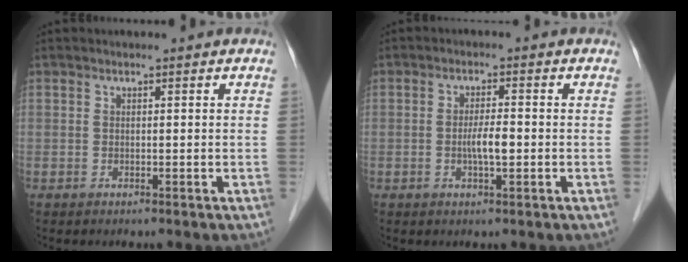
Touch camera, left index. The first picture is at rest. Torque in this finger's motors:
{"motor_torque": [0.65, 0.43, 0.09, 0.03]}